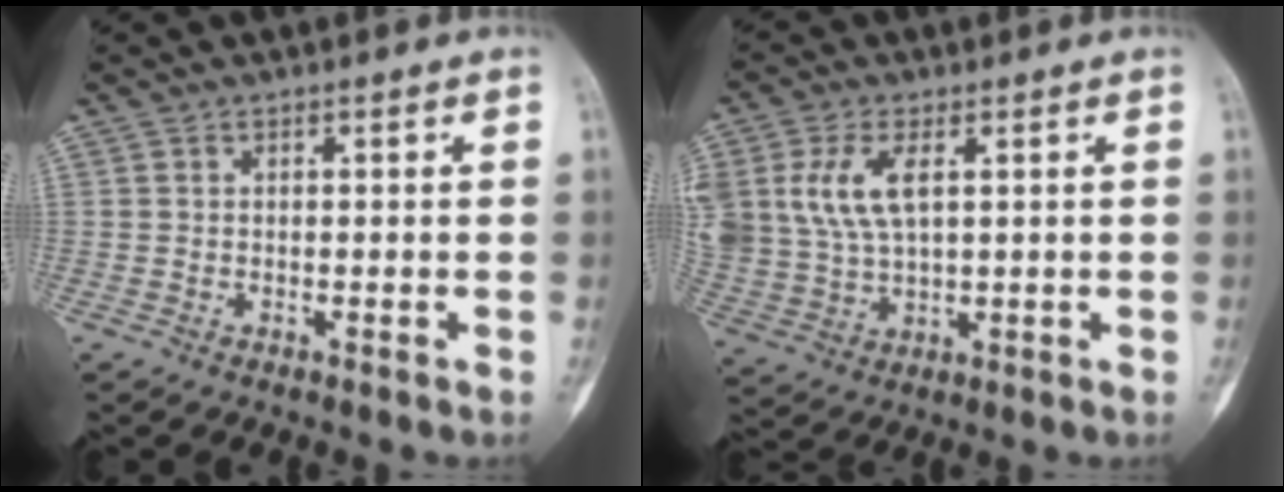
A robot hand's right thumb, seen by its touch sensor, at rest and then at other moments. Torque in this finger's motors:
{"motor_torque": [0.54, 1.39, 0.19, 0.05, 0.29]}